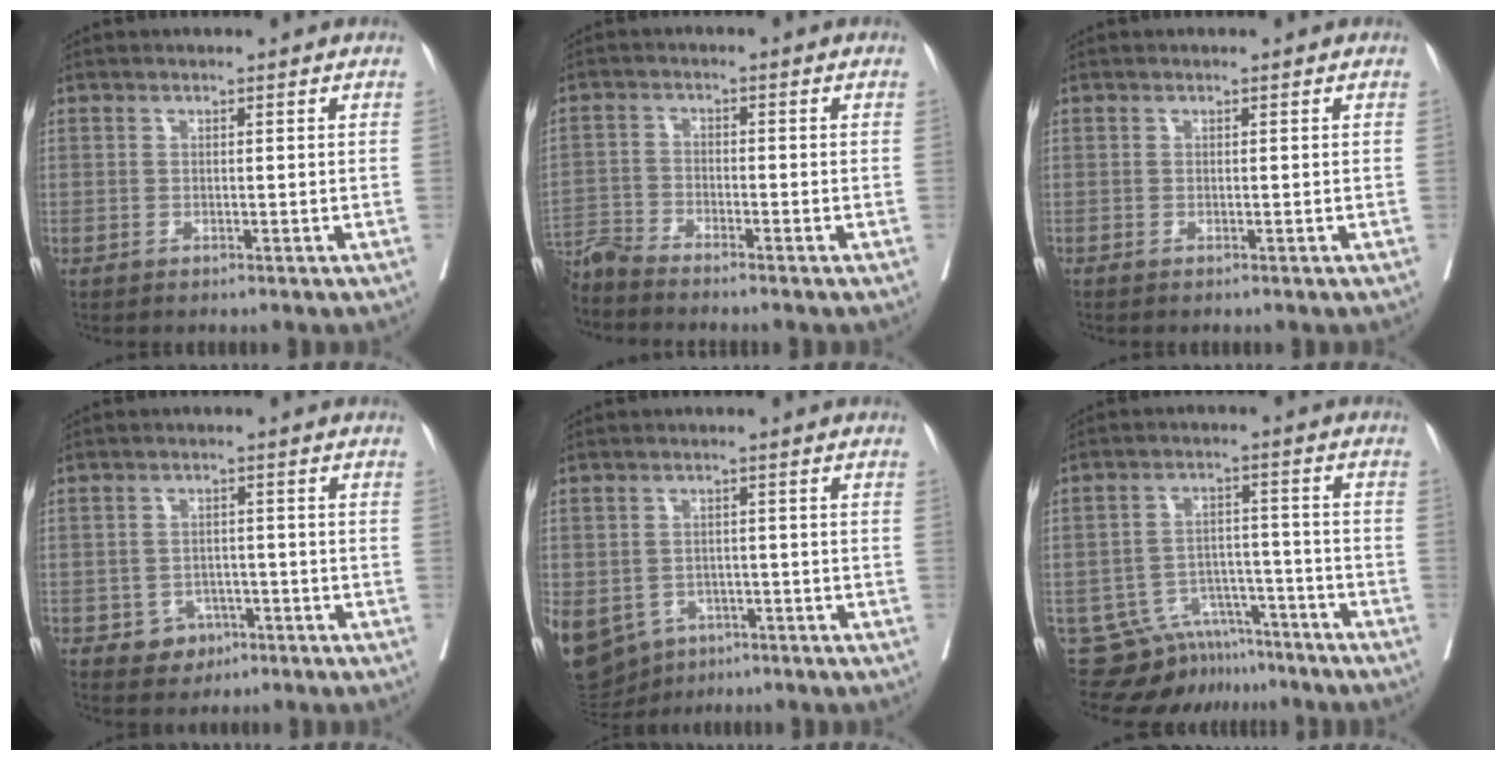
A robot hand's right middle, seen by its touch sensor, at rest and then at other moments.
{"total": 5.3, "force": [-5.0, -1.3, 0.9], "torque": [-0.013, -0.012, -0.097]}
{"total": 0.0}
{"total": 3.5, "force": [-1.8, 2.9, 0.9], "torque": [-0.004, 0.011, -0.018]}
{"total": 24.0, "force": [-10.1, 19.3, 10.1], "torque": [-0.353, -0.014, -0.139]}
{"total": 11.2, "force": [-10.1, 4.8, 1.0], "torque": [-0.009, 0.031, -0.146]}